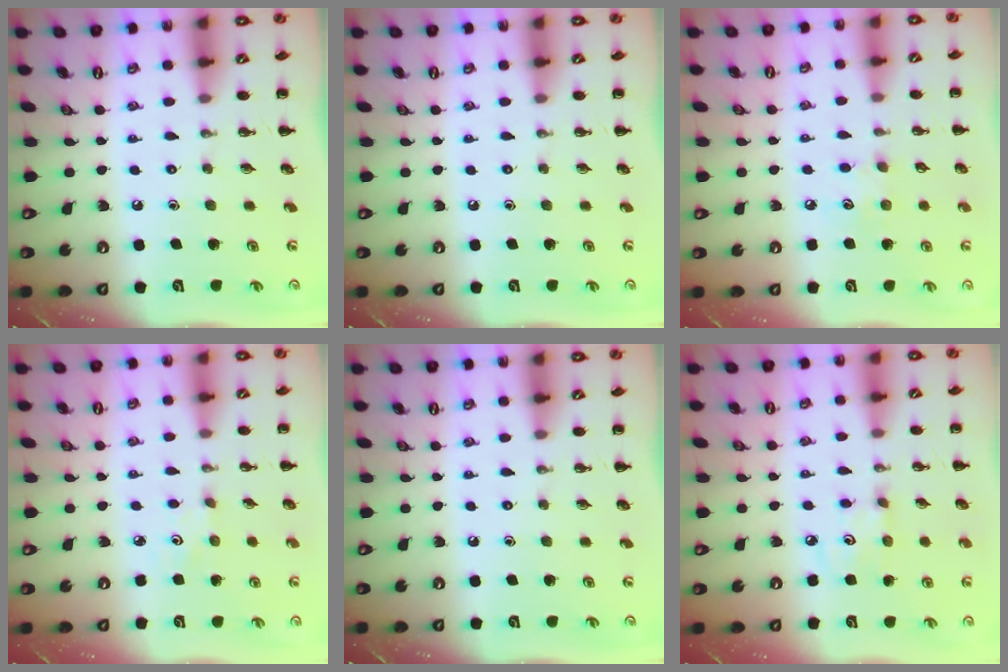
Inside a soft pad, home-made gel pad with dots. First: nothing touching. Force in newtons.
{"total": 0.0}
{"total": 6.3, "press": 6.2, "slide": 1.5}
{"total": 1.4, "press": 1.3, "slide": 0.4}
{"total": 0.0}
{"total": 3.9, "press": 3.7, "slide": 1.0}